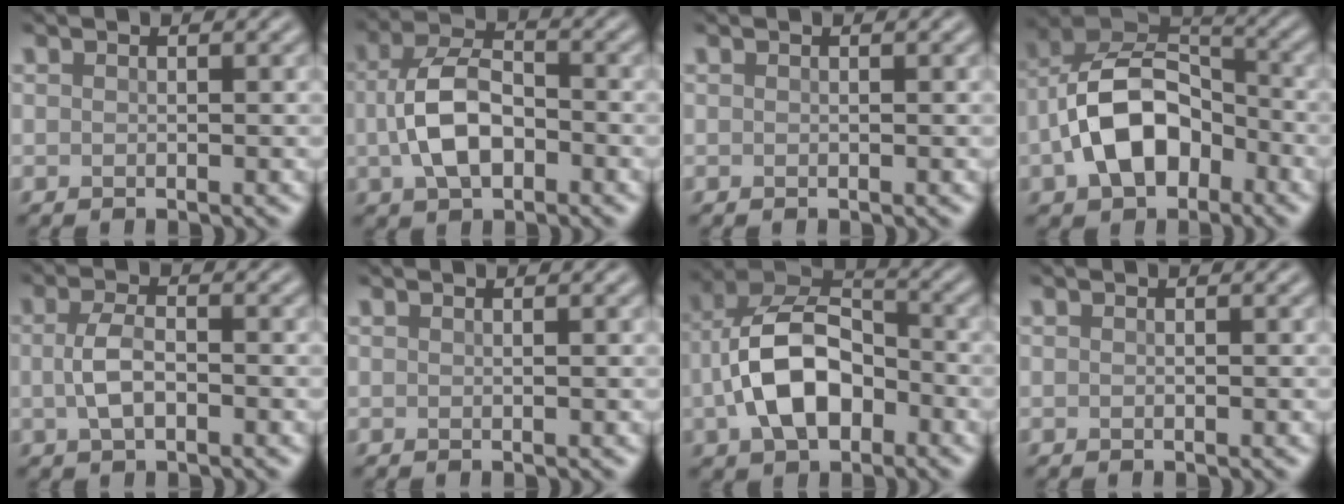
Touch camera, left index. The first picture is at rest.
{"total": 6.0, "force": [-1.0, 3.6, 4.8], "torque": [-0.099, 0.001, -0.023]}
{"total": 0.0}
{"total": 9.4, "force": [-2.7, 5.9, 6.8], "torque": [-0.126, 0.020, -0.058]}
{"total": 3.1, "force": [-0.5, 1.6, 2.6], "torque": [-0.057, 0.001, -0.012]}
{"total": 0.0}
{"total": 9.0, "force": [-2.1, 5.6, 6.8], "torque": [-0.135, 0.017, -0.046]}
{"total": 0.0}